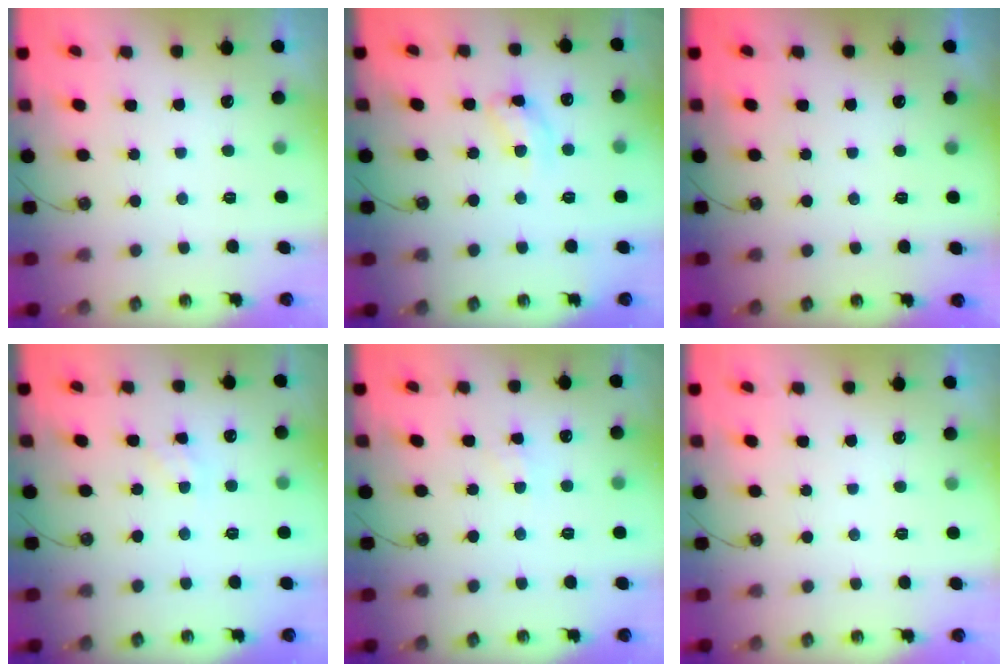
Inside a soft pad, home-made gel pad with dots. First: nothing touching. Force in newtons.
{"total": 10.4, "press": 10.3, "slide": 0.8}
{"total": 0.0}
{"total": 2.2, "press": 2.2, "slide": 0.2}
{"total": 3.7, "press": 3.6, "slide": 0.5}
{"total": 0.0}